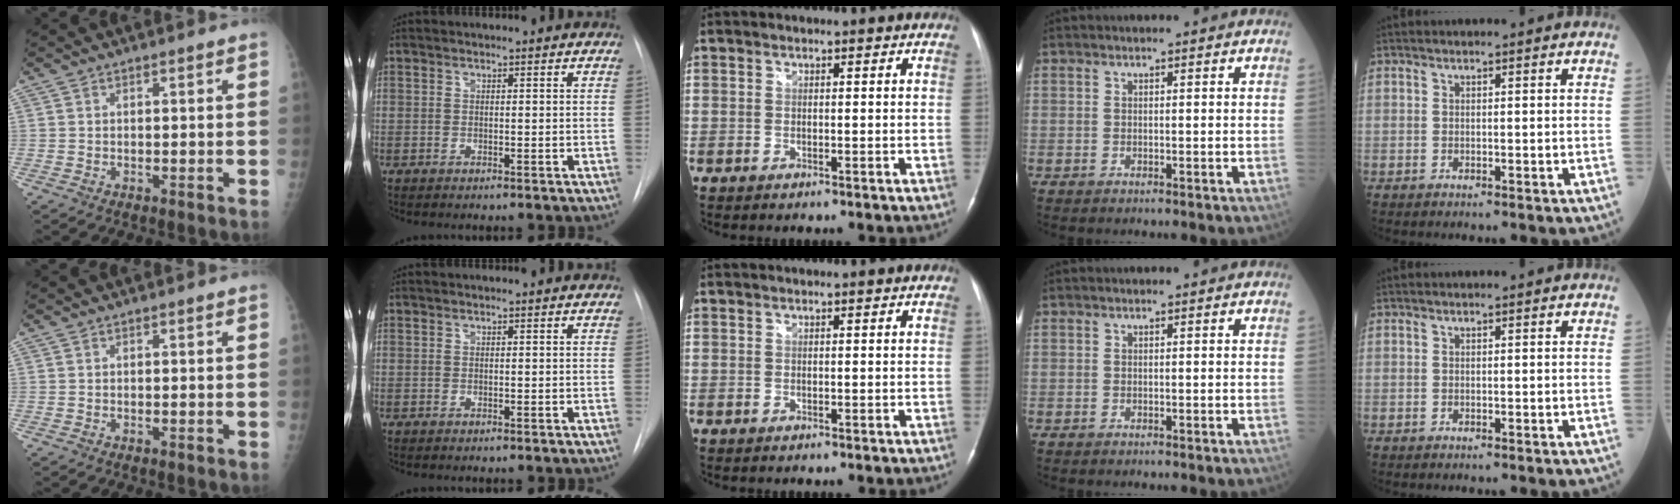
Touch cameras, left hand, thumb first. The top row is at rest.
{}